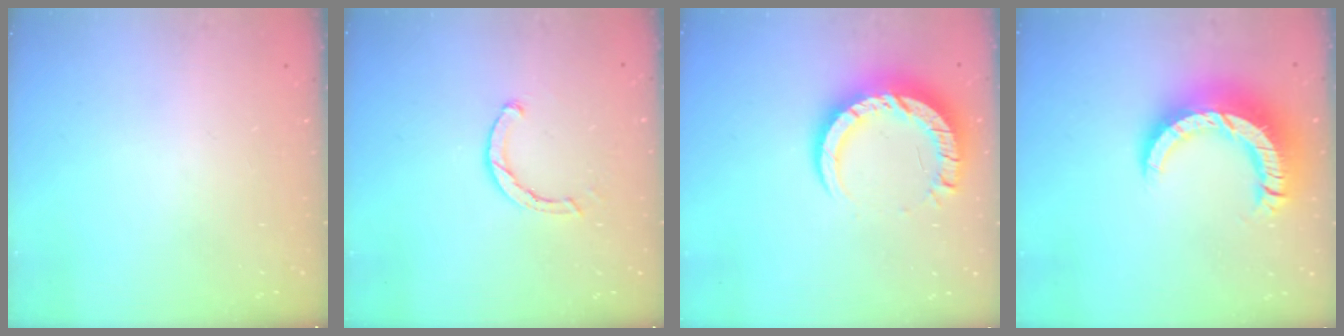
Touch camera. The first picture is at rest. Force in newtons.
{"total": 2.4, "press": 2.4, "slide": 0.1}
{"total": 13.0, "press": 13.0, "slide": 1.0}
{"total": 14.4, "press": 14.3, "slide": 1.7}